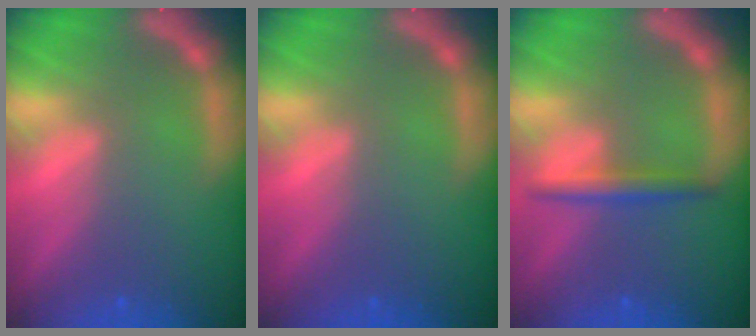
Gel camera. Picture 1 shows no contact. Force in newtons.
{"total": 0.0}
{"total": 2.5}